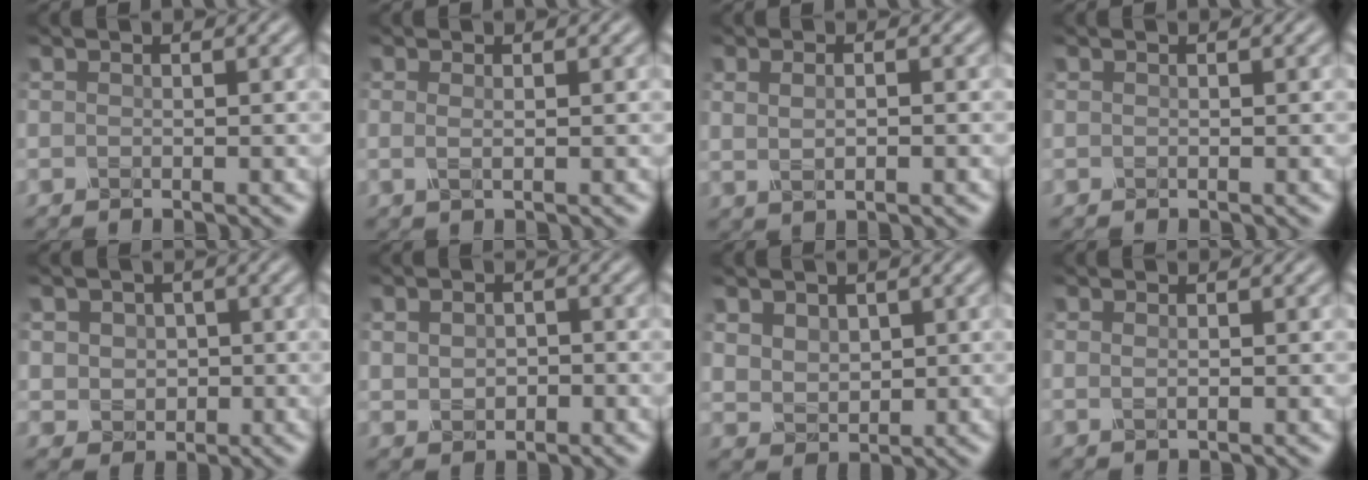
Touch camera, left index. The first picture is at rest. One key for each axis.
{"total": 0.9, "fx": 0.2, "fy": 0.3, "fz": 0.9, "tx": -0.017, "ty": -0.001, "tz": 0.001}
{"total": 2.9, "fx": 0.8, "fy": 1.5, "fz": 2.4, "tx": -0.035, "ty": 0.017, "tz": 0.005}
{"total": 0.0}
{"total": 3.1, "fx": 0.4, "fy": 2.7, "fz": 1.4, "tx": -0.027, "ty": 0.004, "tz": -0.001}
{"total": 2.2, "fx": -0.1, "fy": 1.7, "fz": 1.4, "tx": -0.024, "ty": -0.002, "tz": 0.001}
{"total": 2.7, "fx": 1.1, "fy": 2.1, "fz": 1.4, "tx": -0.035, "ty": -0.005, "tz": 0.020}
{"total": 0.7, "fx": 0.1, "fy": 0.3, "fz": 0.6, "tx": -0.013, "ty": 0.000, "tz": 0.003}